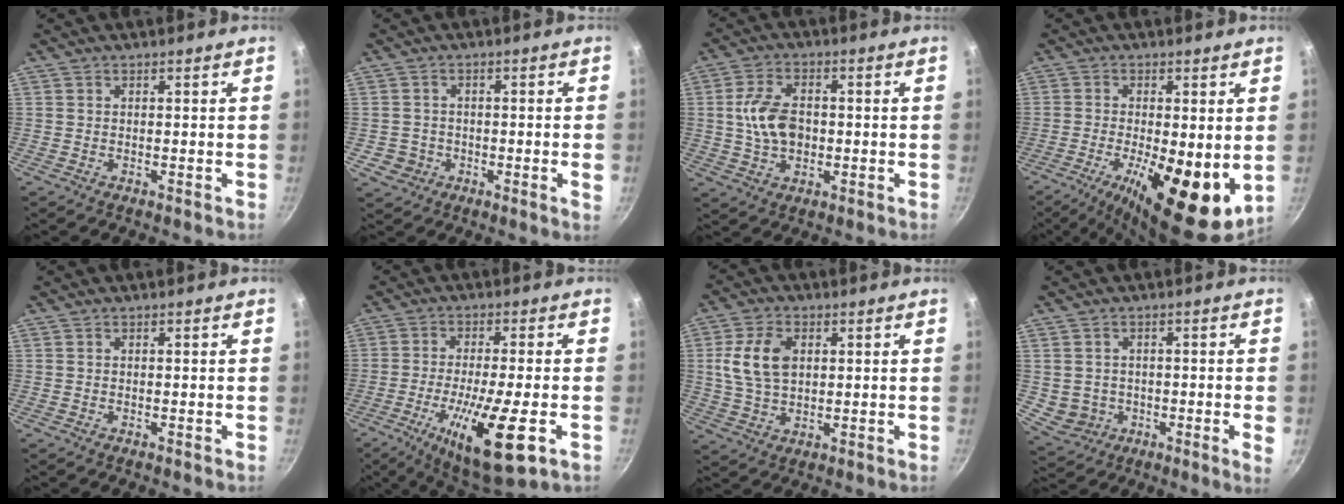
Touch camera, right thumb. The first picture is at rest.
{"total": 4.4, "force": [-0.9, 3.1, 2.9], "torque": [-0.028, 0.008, -0.011]}
{"total": 9.3, "force": [0.0, 6.1, 7.0], "torque": [-0.120, 0.012, -0.004]}
{"total": 15.7, "force": [-3.0, 5.7, 14.4], "torque": [-0.229, -0.019, -0.042]}
{"total": 0.0}
{"total": 16.0, "force": [-5.6, 3.7, 14.5], "torque": [-0.251, 0.003, -0.093]}
{"total": 9.5, "force": [1.9, 6.2, 7.0], "torque": [-0.123, 0.001, 0.035]}
{"total": 6.3, "force": [-0.7, 4.1, 4.7], "torque": [-0.060, -0.003, 0.000]}